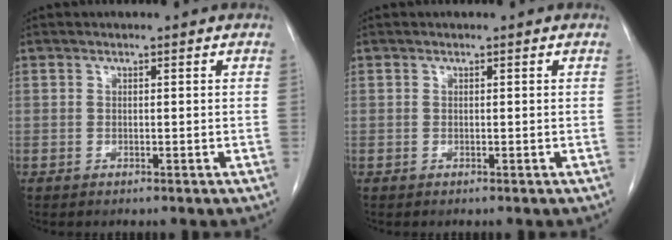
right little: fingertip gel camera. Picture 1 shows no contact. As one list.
[{"total": 0.0}]